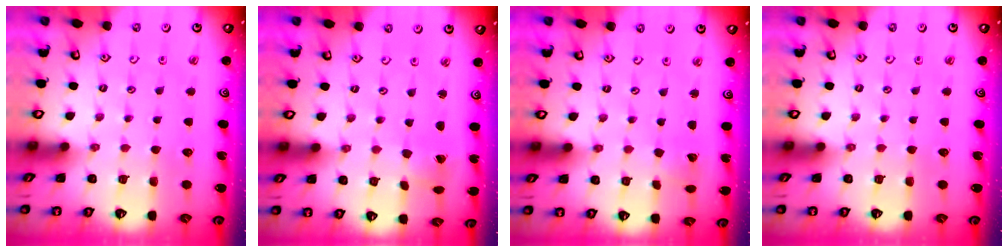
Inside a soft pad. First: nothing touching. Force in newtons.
{"total": 0.7, "press": 0.7, "slide": 0.1}
{"total": 2.7, "press": 2.7, "slide": 0.2}
{"total": 0.0}